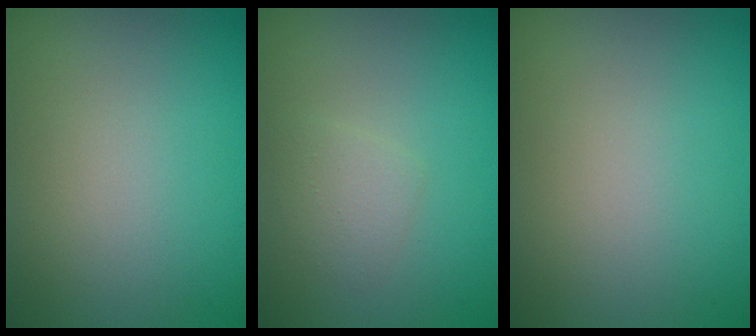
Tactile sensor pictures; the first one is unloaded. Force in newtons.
{"total": 1.5, "press": 1.5, "slide": 0.0}
{"total": 0.0}